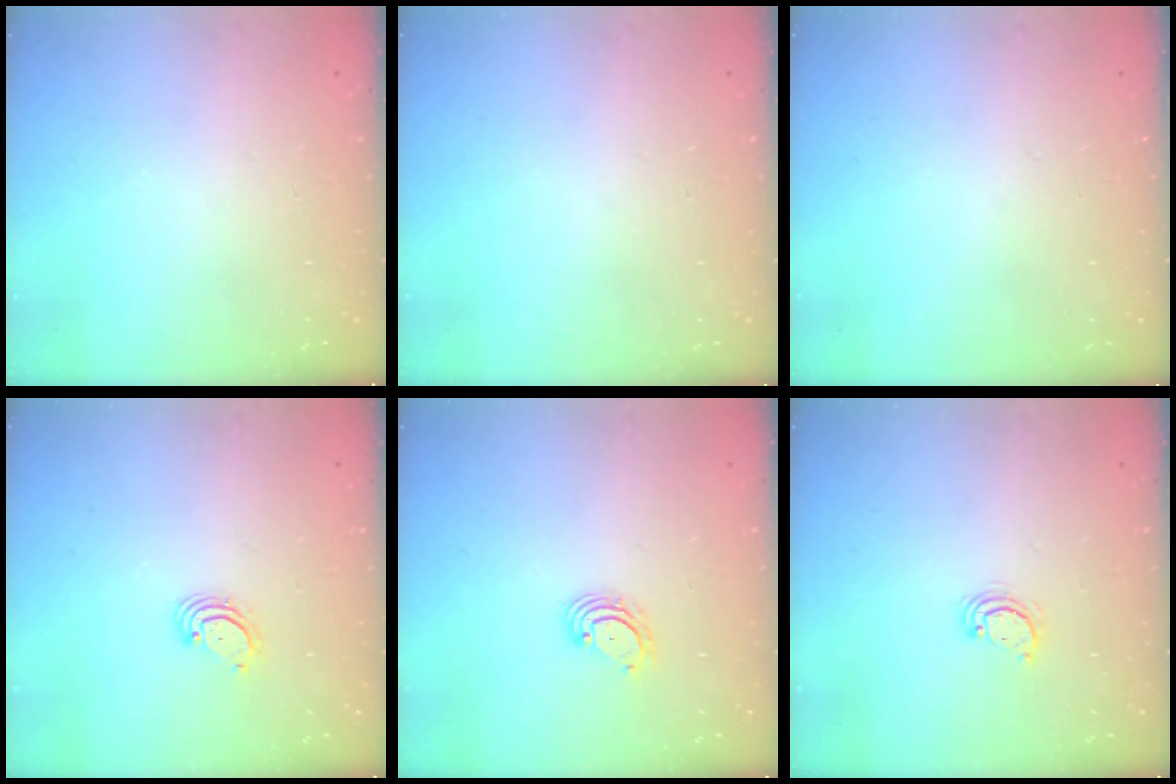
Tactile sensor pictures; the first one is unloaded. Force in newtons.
{"total": 0.0}
{"total": 0.0}
{"total": 3.0, "press": 3.0, "slide": 0.3}
{"total": 3.7, "press": 3.7, "slide": 0.4}
{"total": 3.0, "press": 3.0, "slide": 0.2}